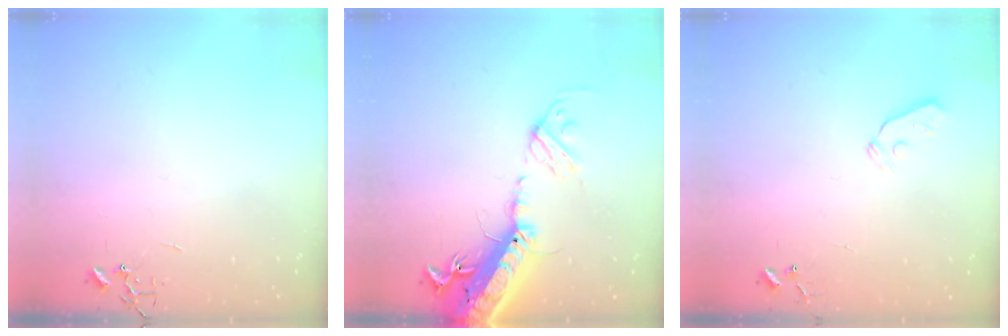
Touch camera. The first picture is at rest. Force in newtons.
{"total": 23.3, "press": 22.7, "slide": 5.2}
{"total": 3.2, "press": 3.1, "slide": 0.6}